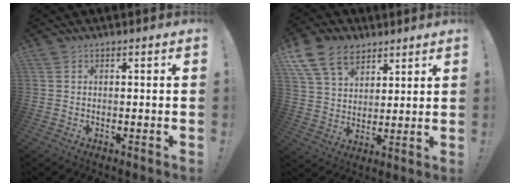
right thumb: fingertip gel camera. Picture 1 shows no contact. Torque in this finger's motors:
{"motor_torque": [0.86, 2.01, 0.17, 0.10, 0.11]}